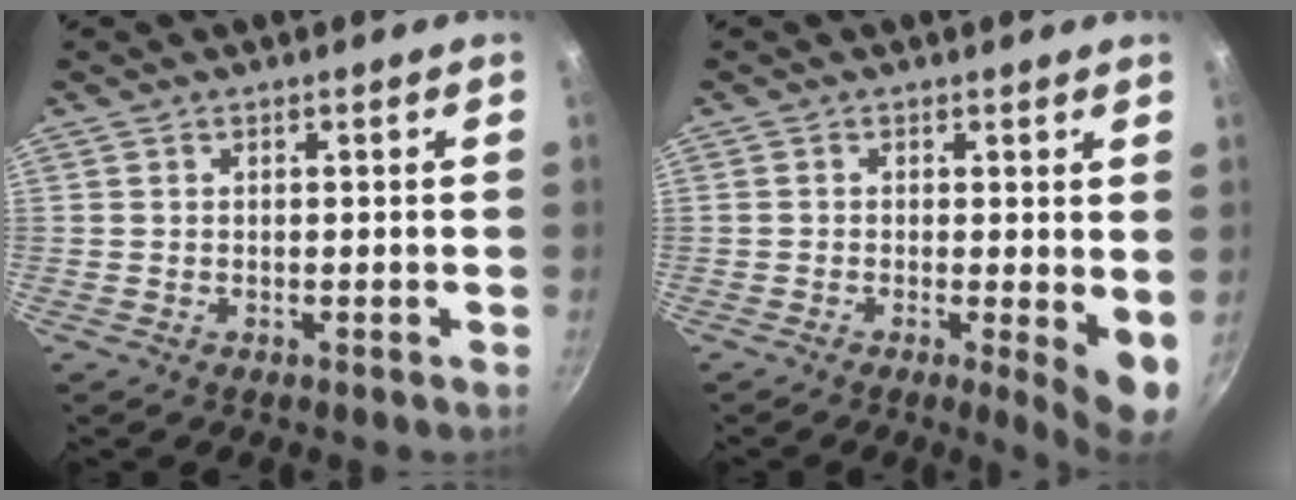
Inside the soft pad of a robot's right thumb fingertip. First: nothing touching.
{"total": 5.9, "force": [-0.3, 1.4, 5.7], "torque": [-0.075, -0.012, -0.004]}